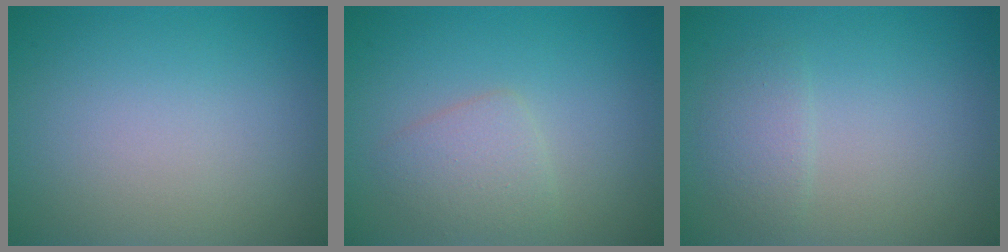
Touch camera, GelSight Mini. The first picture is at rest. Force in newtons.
{"total": 2.2, "press": 2.2, "slide": 0.1}
{"total": 1.5, "press": 1.5, "slide": 0.1}